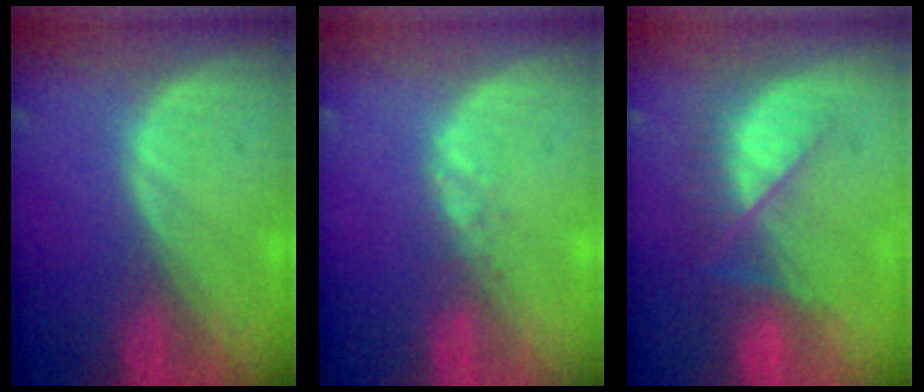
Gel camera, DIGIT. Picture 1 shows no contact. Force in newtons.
{"total": 1.0, "press": 1.0, "slide": 0.2}
{"total": 7.8, "press": 7.2, "slide": 3.1}